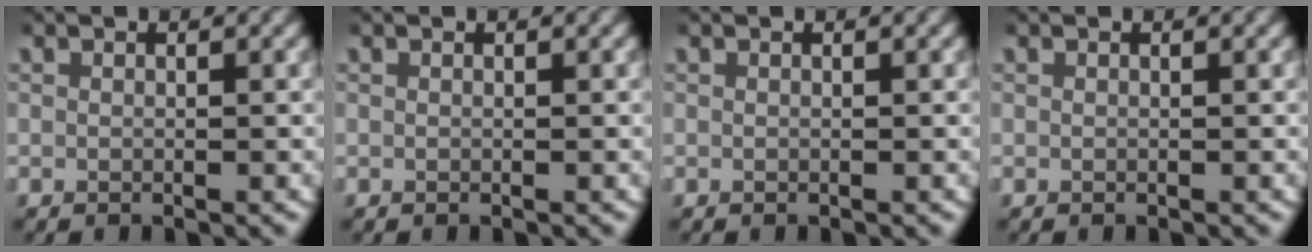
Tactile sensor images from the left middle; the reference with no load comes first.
{"total": 0.0}
{"total": 0.0}
{"total": 0.0}